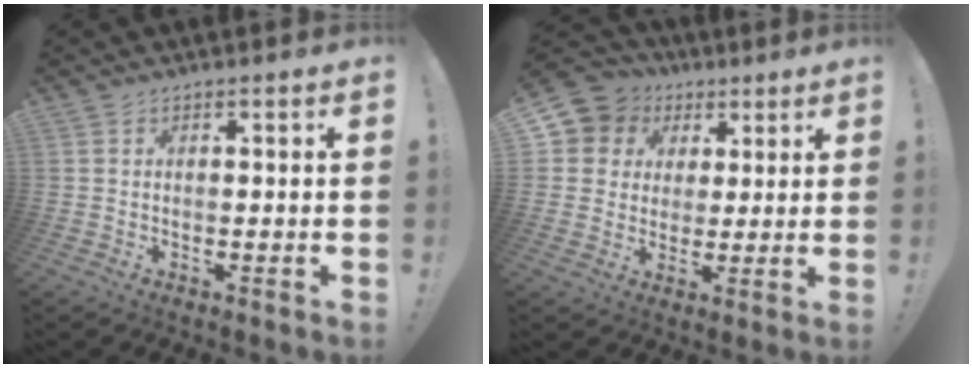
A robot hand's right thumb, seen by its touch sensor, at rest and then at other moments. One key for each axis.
{"total": 8.9, "fx": 3.3, "fy": 8.0, "fz": 1.9, "tx": -0.032, "ty": -0.019, "tz": 0.071}